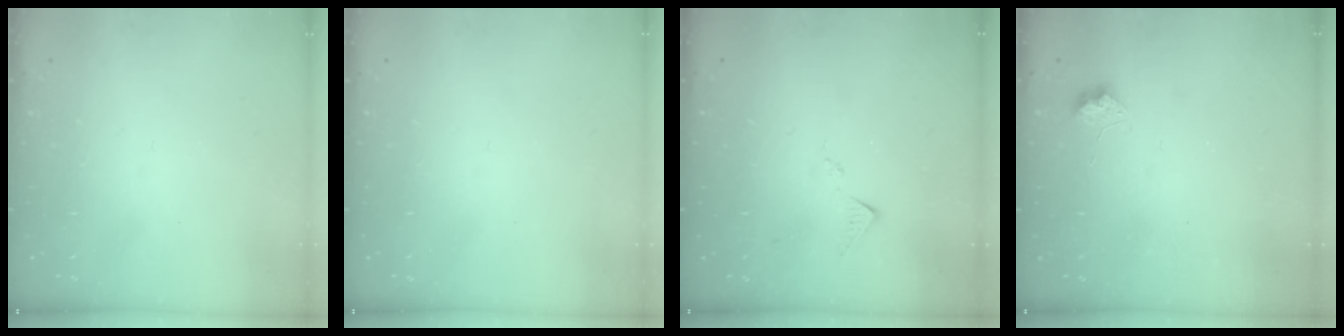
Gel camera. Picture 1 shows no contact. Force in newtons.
{"total": 0.0}
{"total": 6.8, "press": 6.8, "slide": 0.8}
{"total": 5.9, "press": 5.9, "slide": 0.7}